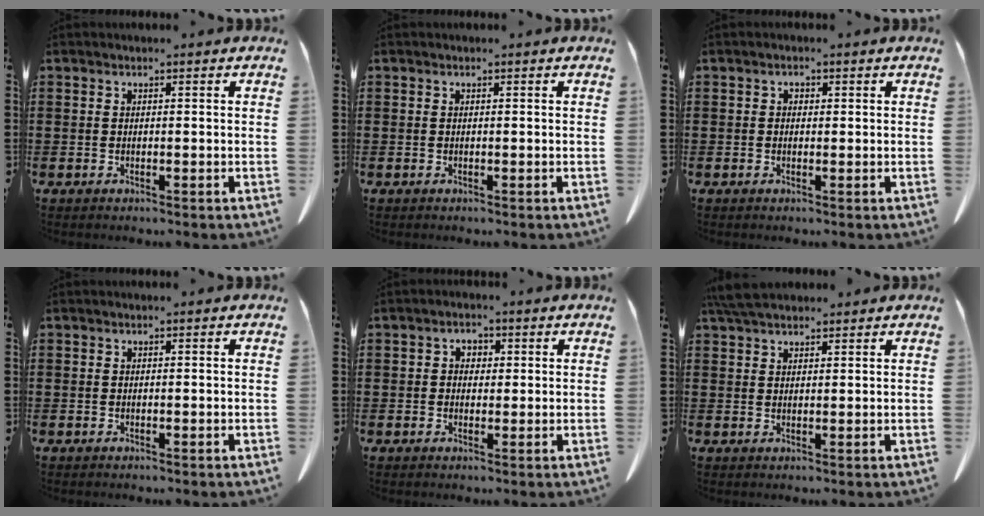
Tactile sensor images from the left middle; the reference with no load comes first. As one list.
[{"total": 0.0}, {"total": 0.7, "force": [0.0, 0.7, 0.3], "torque": [-0.009, 0.005, 0.000]}, {"total": 0.0}, {"total": 1.7, "force": [0.2, 1.5, 0.7], "torque": [-0.020, 0.010, 0.000]}, {"total": 4.3, "force": [3.6, 1.1, 1.9], "torque": [-0.047, -0.001, 0.070]}]